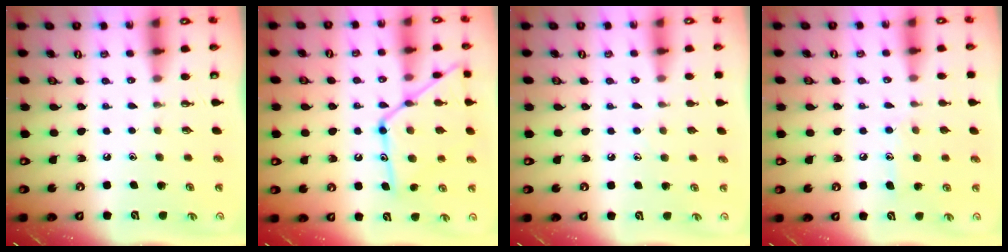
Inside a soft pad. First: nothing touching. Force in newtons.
{"total": 17.8, "press": 17.7, "slide": 1.5}
{"total": 5.2, "press": 5.2, "slide": 0.6}
{"total": 8.4, "press": 8.4, "slide": 0.5}